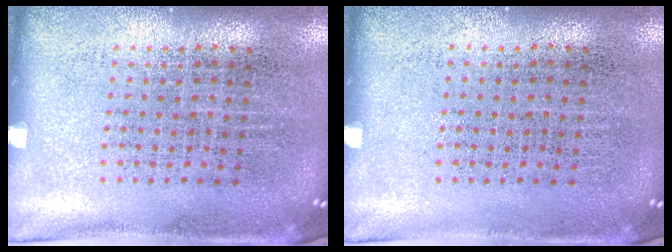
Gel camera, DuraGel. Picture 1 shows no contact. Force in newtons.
{"total": 0.0}